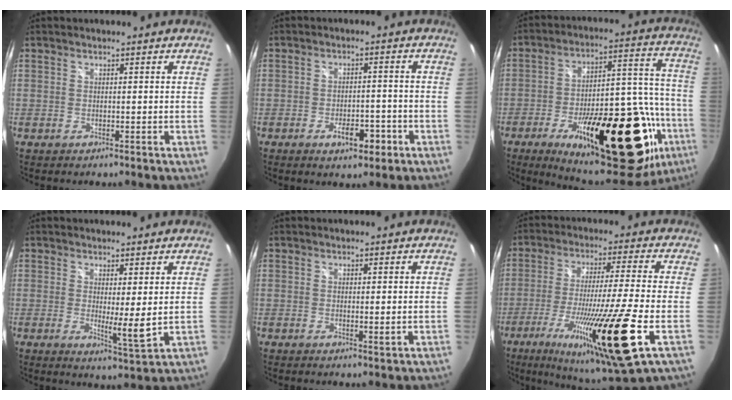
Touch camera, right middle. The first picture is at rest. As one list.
[{"total": 4.0, "force": [-2.0, 2.0, 2.8], "torque": [-0.052, -0.005, -0.027]}, {"total": 34.8, "force": [-16.1, 13.1, 27.9], "torque": [-0.399, 0.020, -0.227]}, {"total": 5.2, "force": [1.1, 0.6, 5.1], "torque": [-0.077, -0.014, 0.017]}, {"total": 1.1, "force": [0.1, -0.1, 1.0], "torque": [-0.017, -0.002, -0.001]}, {"total": 22.0, "force": [-9.1, 0.0, 20.0], "torque": [-0.370, -0.068, -0.154]}]